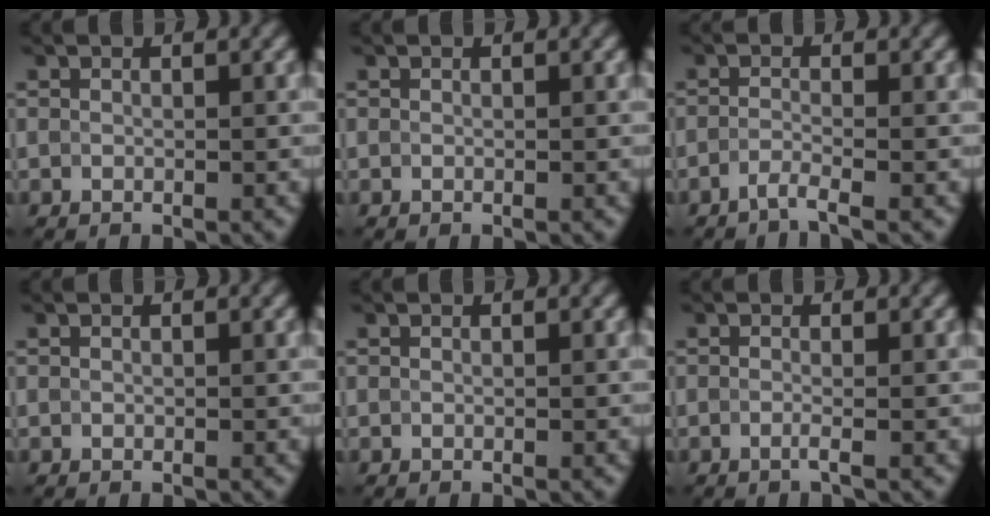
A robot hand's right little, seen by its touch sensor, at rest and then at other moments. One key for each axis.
{"total": 0.0}
{"total": 1.9, "fx": -1.9, "fy": -0.4, "fz": 0.1, "tx": -0.003, "ty": -0.002, "tz": -0.039}
{"total": 0.0}
{"total": 0.0}
{"total": 0.9, "fx": -0.8, "fy": -0.1, "fz": 0.2, "tx": -0.004, "ty": -0.006, "tz": -0.012}